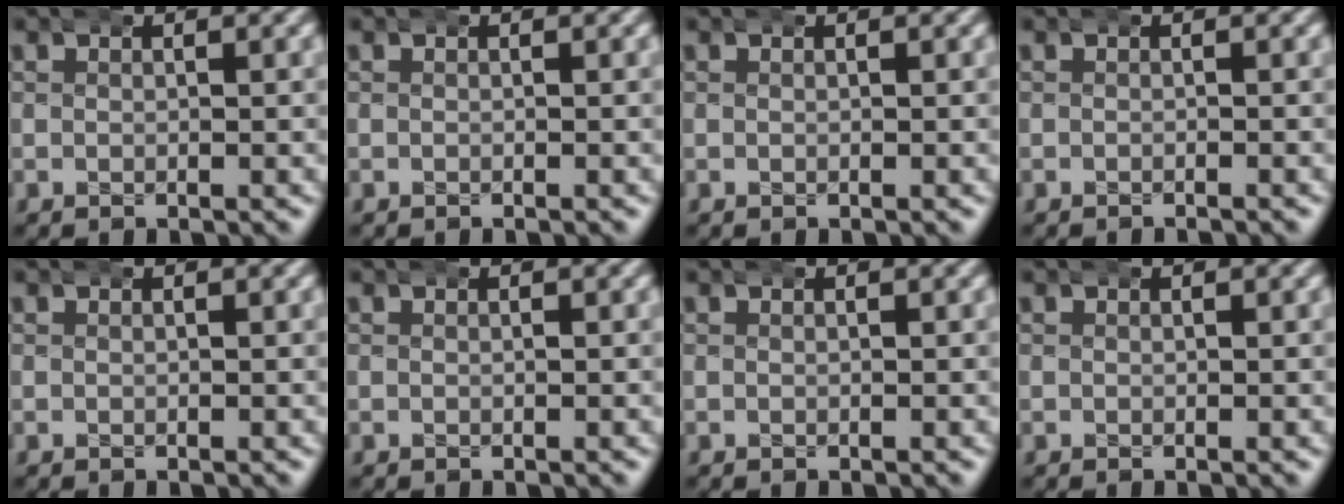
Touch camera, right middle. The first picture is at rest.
{"total": 0.0}
{"total": 0.0}
{"total": 0.9, "force": [-0.9, 0.0, 0.2], "torque": [-0.002, 0.002, -0.016]}
{"total": 0.0}
{"total": 0.0}
{"total": 0.0}
{"total": 0.0}